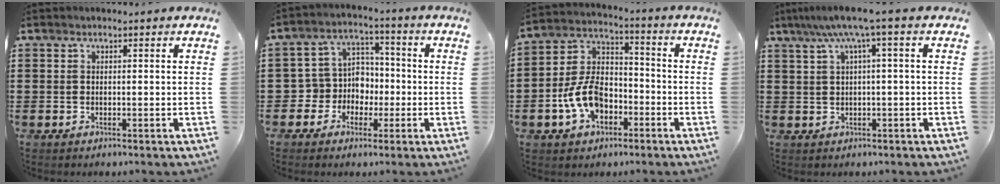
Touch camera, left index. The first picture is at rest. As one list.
[{"total": 6.5, "force": [-1.2, 6.2, 1.5], "torque": [-0.063, 0.004, -0.025]}, {"total": 9.5, "force": [-3.8, 6.1, 6.3], "torque": [-0.156, 0.013, -0.076]}, {"total": 5.6, "force": [1.8, -0.2, 5.3], "torque": [-0.104, 0.003, 0.027]}]